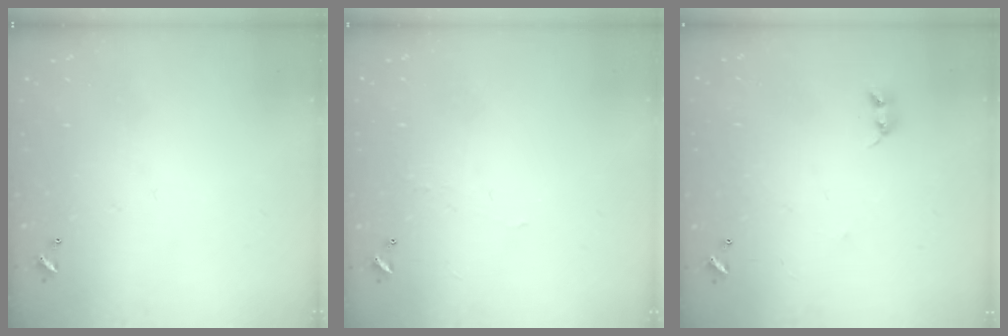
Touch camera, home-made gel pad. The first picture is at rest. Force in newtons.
{"total": 1.2, "press": 1.1, "slide": 0.3}
{"total": 2.2, "press": 2.2, "slide": 0.4}